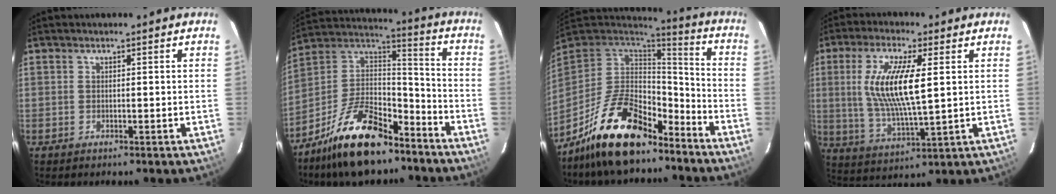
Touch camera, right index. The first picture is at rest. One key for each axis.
{"total": 19.8, "fx": -13.4, "fy": 8.4, "fz": 11.9, "tx": -0.234, "ty": 0.019, "tz": -0.229}
{"total": 19.0, "fx": -13.0, "fy": 8.2, "fz": 11.2, "tx": -0.221, "ty": 0.002, "tz": -0.218}
{"total": 13.3, "fx": 2.5, "fy": 3.2, "fz": 12.7, "tx": -0.247, "ty": -0.006, "tz": 0.054}